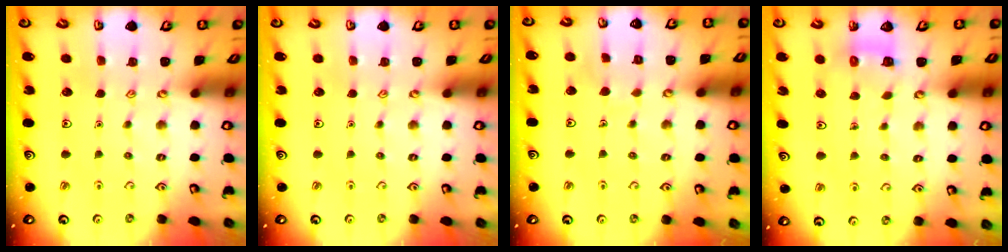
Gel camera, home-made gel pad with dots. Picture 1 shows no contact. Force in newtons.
{"total": 0.0}
{"total": 3.4, "press": 3.4, "slide": 0.3}
{"total": 3.8, "press": 3.8, "slide": 0.2}